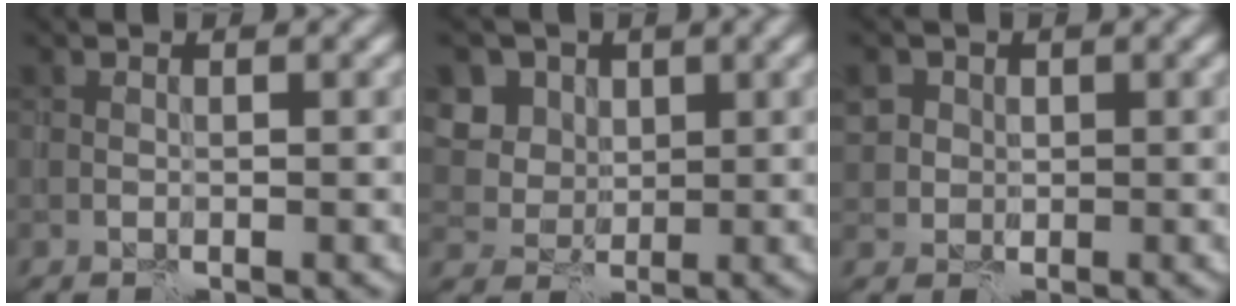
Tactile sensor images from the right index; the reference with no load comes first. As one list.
[{"total": 6.9, "force": [3.2, 5.5, 2.7], "torque": [-0.062, 0.009, 0.049]}, {"total": 2.9, "force": [0.8, 2.6, 0.9], "torque": [-0.023, 0.009, 0.020]}]